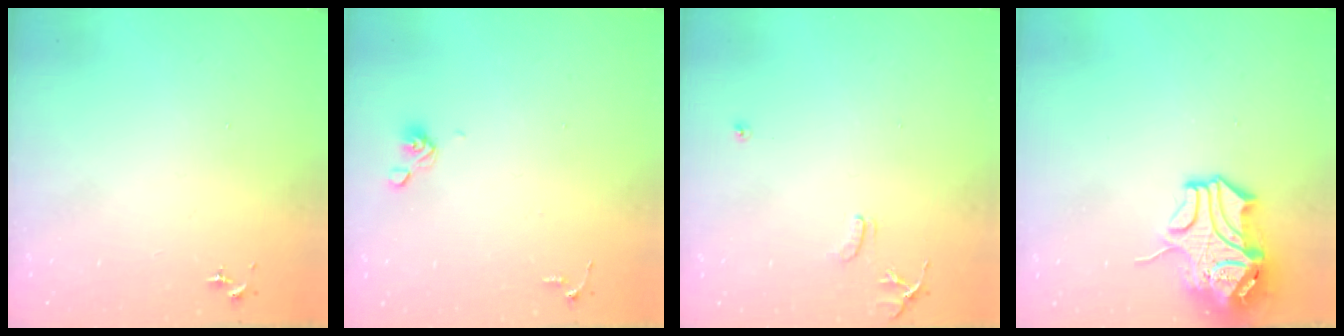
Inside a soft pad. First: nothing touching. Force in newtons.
{"total": 6.3, "press": 6.0, "slide": 2.1}
{"total": 7.9, "press": 7.9, "slide": 0.7}
{"total": 14.0, "press": 13.8, "slide": 2.1}